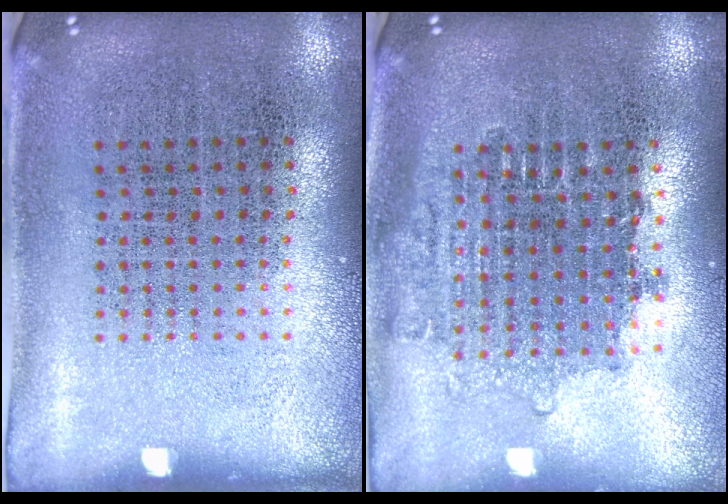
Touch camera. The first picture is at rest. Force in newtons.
{"total": 1.6, "press": 1.3, "slide": 0.8}